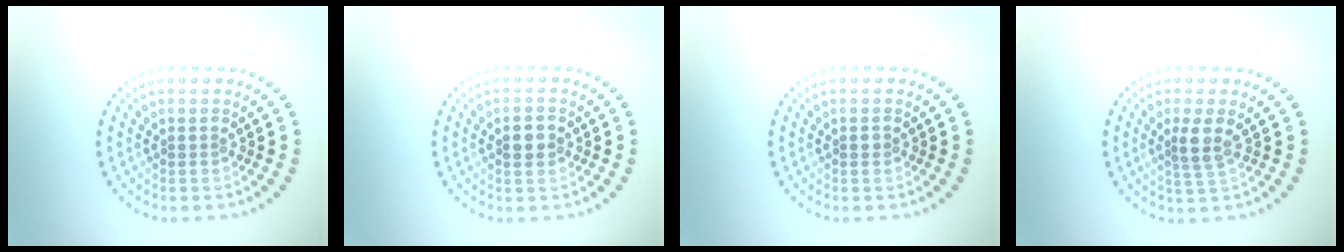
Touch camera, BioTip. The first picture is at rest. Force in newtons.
{"total": 2.4, "press": 2.4, "slide": 0.0}
{"total": 0.6, "press": 0.6, "slide": 0.1}
{"total": 2.3, "press": 1.9, "slide": 1.3}